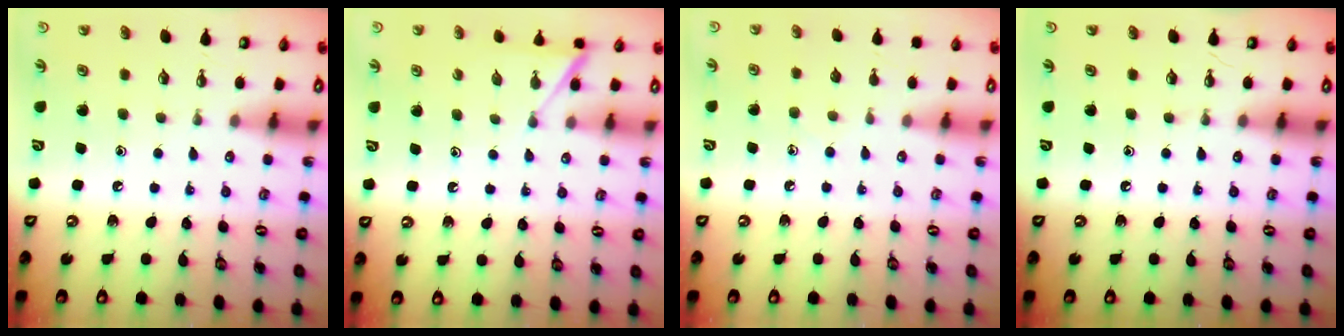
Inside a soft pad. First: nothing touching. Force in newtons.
{"total": 4.9, "press": 4.9, "slide": 0.5}
{"total": 5.2, "press": 5.2, "slide": 0.6}
{"total": 0.0}